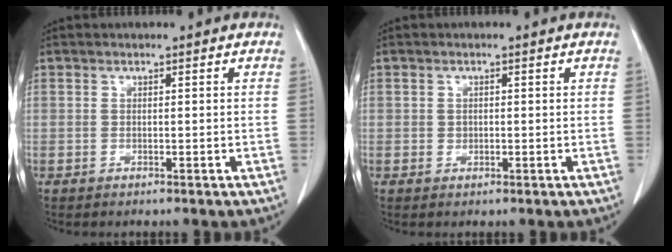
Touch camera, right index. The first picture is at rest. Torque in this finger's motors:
{"motor_torque": [-0.07, 0.08, 0.01, 0.01]}